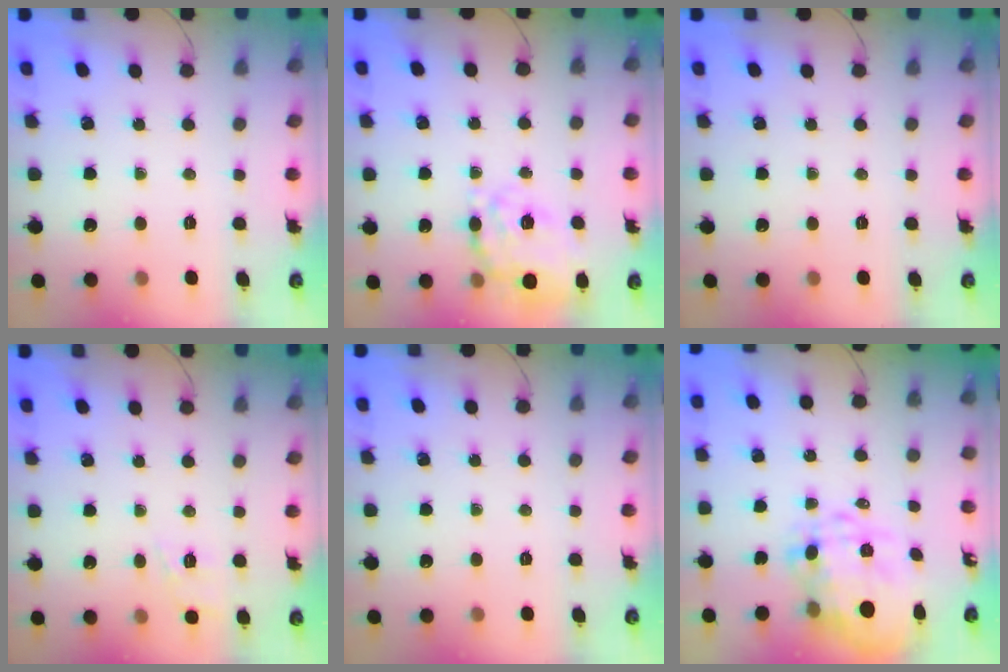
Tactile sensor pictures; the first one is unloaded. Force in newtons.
{"total": 13.6, "press": 13.0, "slide": 4.2}
{"total": 0.0}
{"total": 6.9, "press": 6.7, "slide": 1.6}
{"total": 0.0}
{"total": 11.3, "press": 10.7, "slide": 3.7}